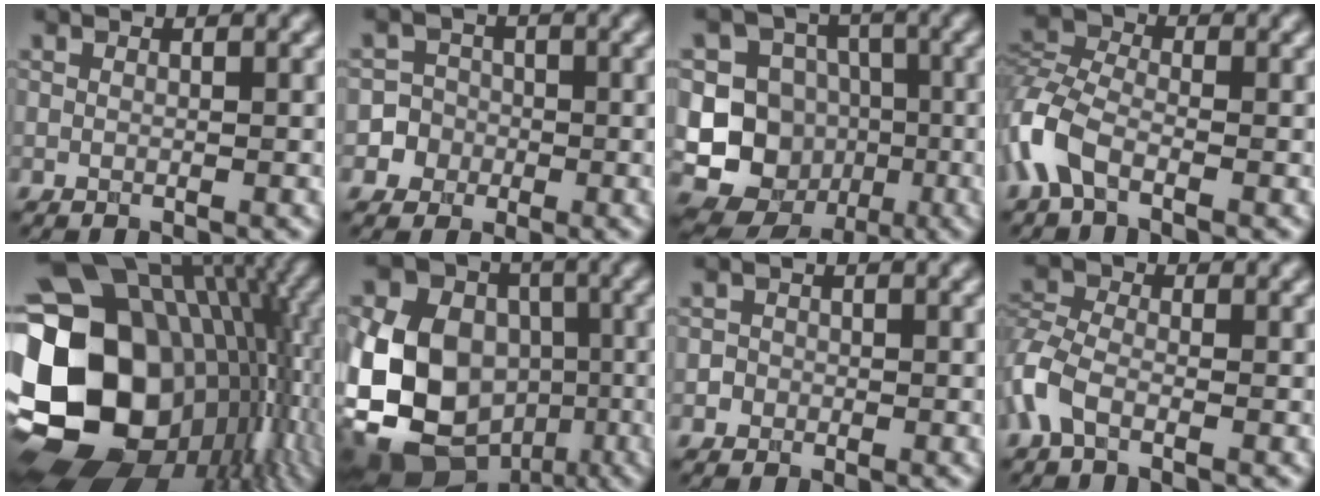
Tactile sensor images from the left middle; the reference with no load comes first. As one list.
[{"total": 3.7, "force": [-1.9, 3.2, -0.2], "torque": [0.027, 0.004, -0.035]}, {"total": 12.8, "force": [-2.5, 12.1, 3.0], "torque": [-0.081, -0.004, -0.041]}, {"total": 4.7, "force": [-2.9, 2.2, 3.0], "torque": [-0.082, 0.003, -0.070]}, {"total": 22.1, "force": [-1.7, 17.4, 13.6], "torque": [-0.273, -0.015, -0.036]}, {"total": 14.2, "force": [-3.7, 11.6, 7.4], "torque": [-0.157, -0.009, -0.076]}, {"total": 0.8, "force": [-0.6, 0.5, -0.4], "torque": [0.005, -0.001, -0.003]}, {"total": 3.1, "force": [-2.0, 1.5, 2.0], "torque": [-0.061, 0.004, -0.049]}]